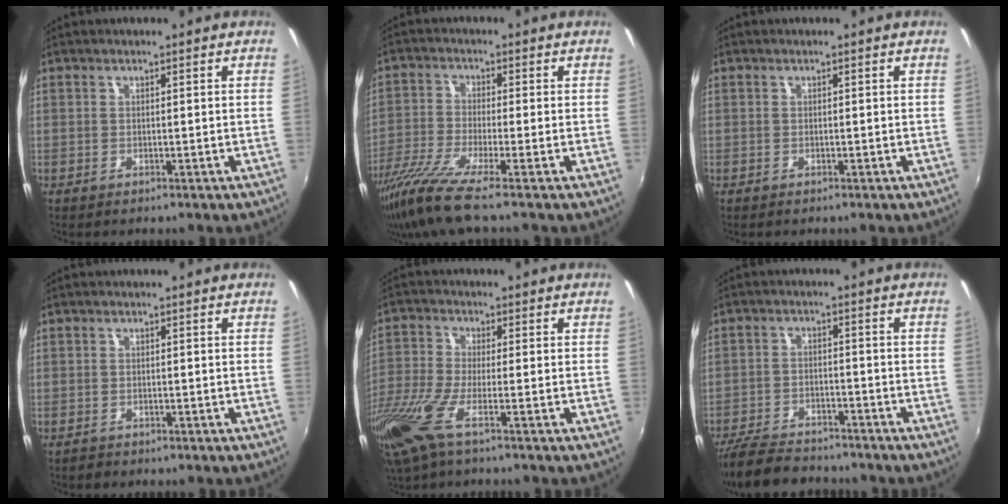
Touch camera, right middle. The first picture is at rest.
{"total": 8.7, "force": [-6.7, -0.8, 5.5], "torque": [-0.125, -0.027, -0.130]}
{"total": 0.0}
{"total": 1.1, "force": [-0.9, 0.6, 0.0], "torque": [-0.003, 0.003, -0.016]}
{"total": 10.8, "force": [-6.3, 1.6, 8.6], "torque": [-0.201, -0.041, -0.131]}
{"total": 12.2, "force": [-10.6, 3.8, 4.7], "torque": [-0.126, -0.014, -0.174]}